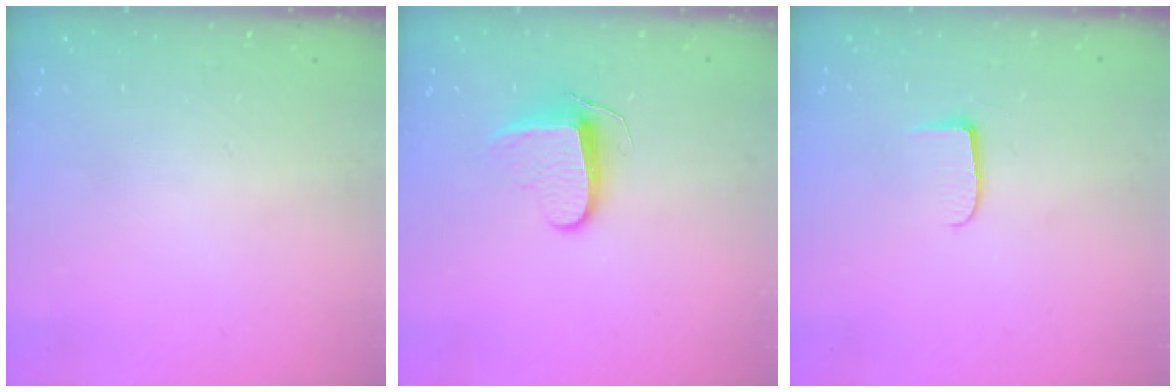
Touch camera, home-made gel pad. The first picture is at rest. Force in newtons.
{"total": 9.6, "press": 9.6, "slide": 0.8}
{"total": 6.1, "press": 6.1, "slide": 0.6}